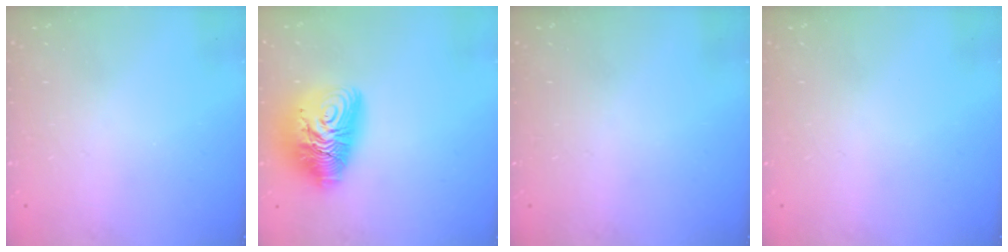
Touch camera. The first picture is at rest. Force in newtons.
{"total": 14.9, "press": 14.8, "slide": 1.4}
{"total": 0.0}
{"total": 0.0}